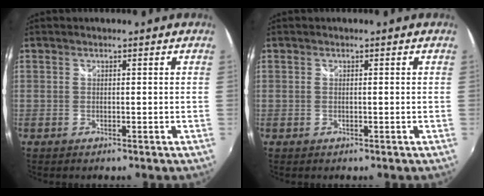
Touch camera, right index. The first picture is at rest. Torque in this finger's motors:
{"motor_torque": [-0.20, 0.51, -0.01, 0.01]}